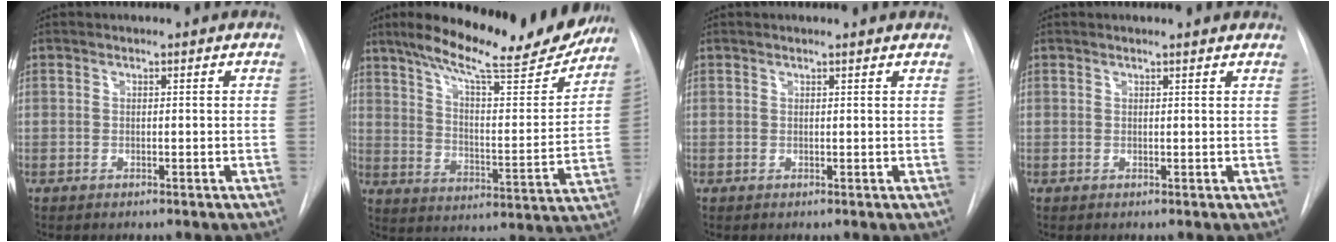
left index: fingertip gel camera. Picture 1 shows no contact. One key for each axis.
{"total": 20.5, "fx": 17.5, "fy": 2.9, "fz": 10.4, "tx": -0.161, "ty": -0.032, "tz": 0.243}
{"total": 2.0, "fx": 1.8, "fy": 0.1, "fz": 0.7, "tx": -0.013, "ty": 0.003, "tz": 0.010}
{"total": 2.6, "fx": 2.4, "fy": 0.2, "fz": 0.9, "tx": -0.015, "ty": 0.002, "tz": 0.015}